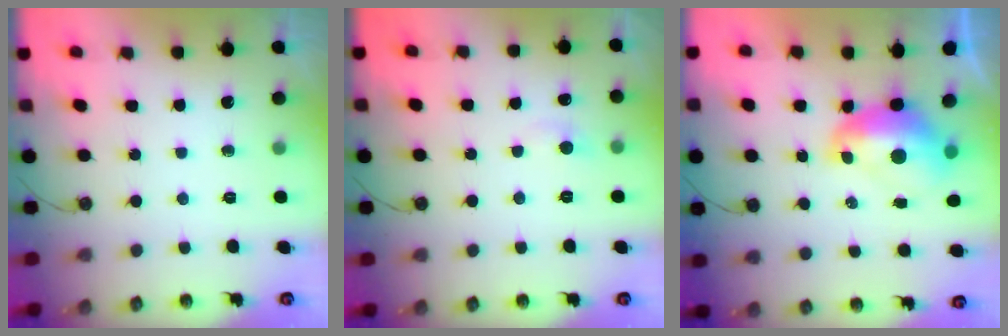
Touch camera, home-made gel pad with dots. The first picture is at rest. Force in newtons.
{"total": 0.9, "press": 0.6, "slide": 0.7}
{"total": 2.6, "press": 2.5, "slide": 0.7}